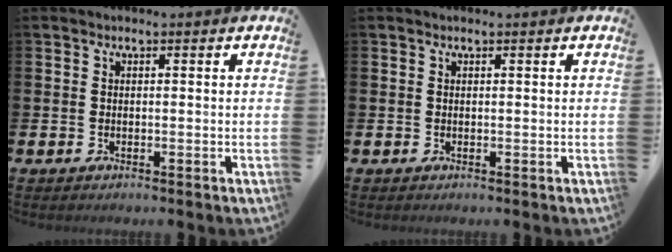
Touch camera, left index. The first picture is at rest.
{"total": 0.0}